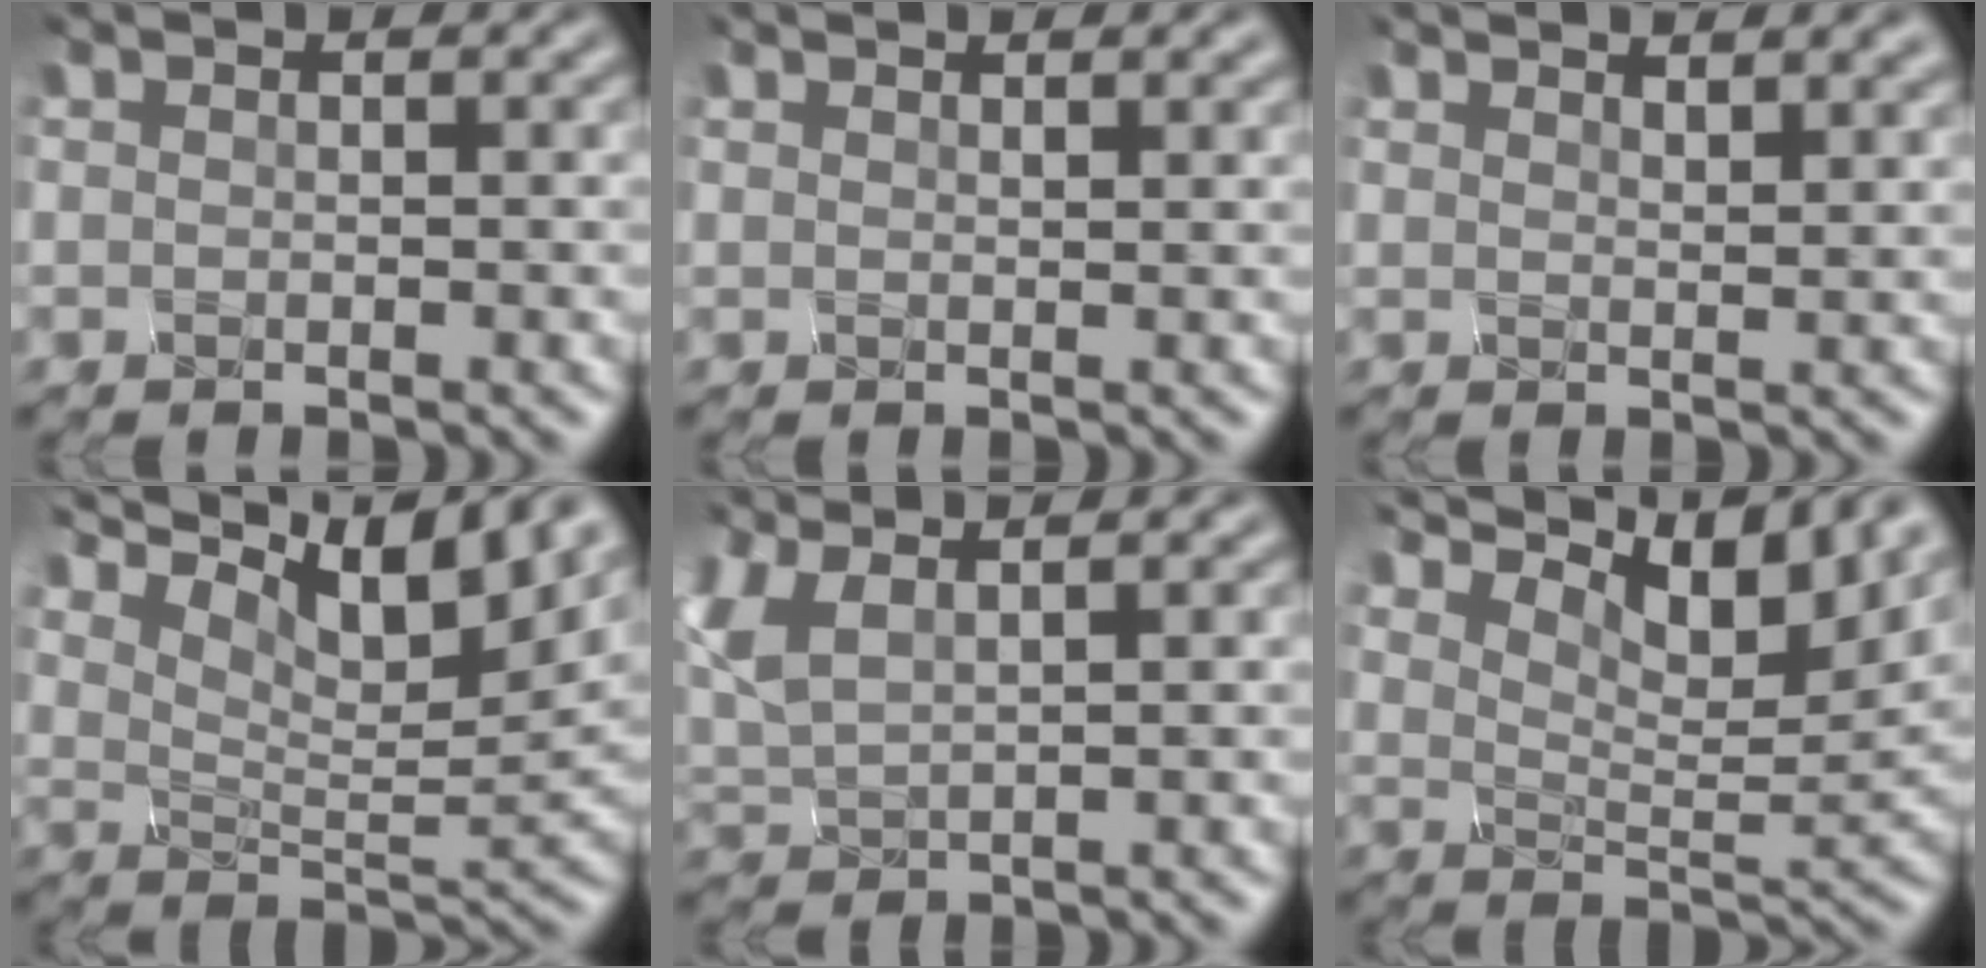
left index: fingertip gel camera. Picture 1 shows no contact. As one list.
[{"total": 1.4, "force": [1.1, 0.4, 0.7], "torque": [0.000, 0.006, 0.011]}, {"total": 2.9, "force": [2.4, 0.8, 1.5], "torque": [-0.010, 0.004, 0.031]}, {"total": 11.5, "force": [7.2, 4.1, 8.0], "torque": [-0.151, 0.009, 0.130]}, {"total": 2.6, "force": [0.6, 1.0, 2.3], "torque": [-0.090, 0.004, 0.035]}, {"total": 8.8, "force": [5.9, 3.3, 5.6], "torque": [-0.117, 0.003, 0.117]}]